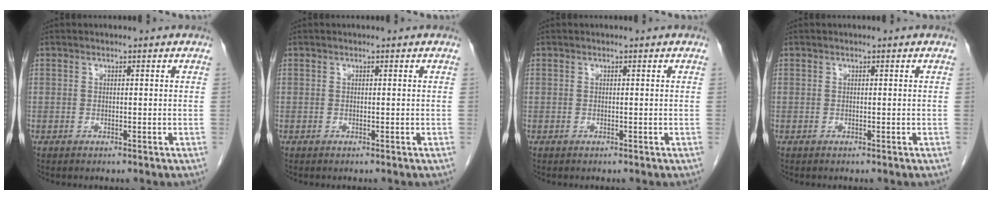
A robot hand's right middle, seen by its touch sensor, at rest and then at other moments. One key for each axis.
{"total": 0.0}
{"total": 0.0}
{"total": 0.0}